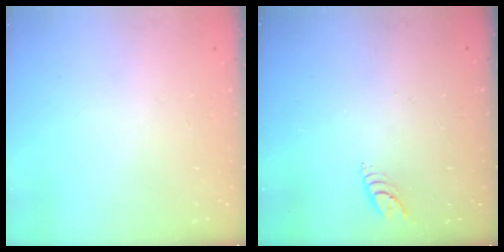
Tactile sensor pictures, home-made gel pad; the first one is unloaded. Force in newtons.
{"total": 3.8, "press": 3.8, "slide": 0.4}